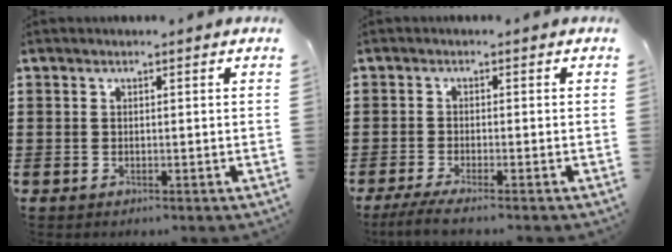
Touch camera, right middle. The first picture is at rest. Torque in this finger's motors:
{"motor_torque": [0.05, 0.06, 0.15, 0.01]}